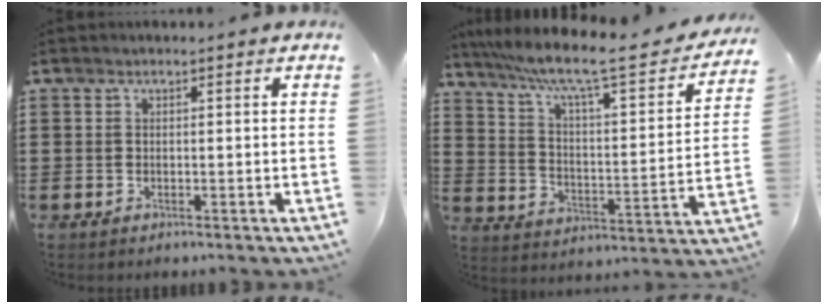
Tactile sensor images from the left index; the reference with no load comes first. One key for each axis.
{"total": 9.0, "fx": 7.0, "fy": 0.4, "fz": 5.7, "tx": -0.129, "ty": -0.051, "tz": 0.108}